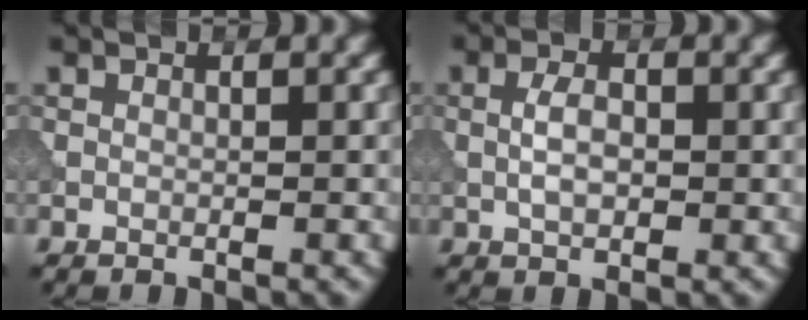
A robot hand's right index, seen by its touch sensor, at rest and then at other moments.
{"total": 2.5, "force": [-0.2, 1.3, 2.2], "torque": [-0.046, 0.000, -0.005]}